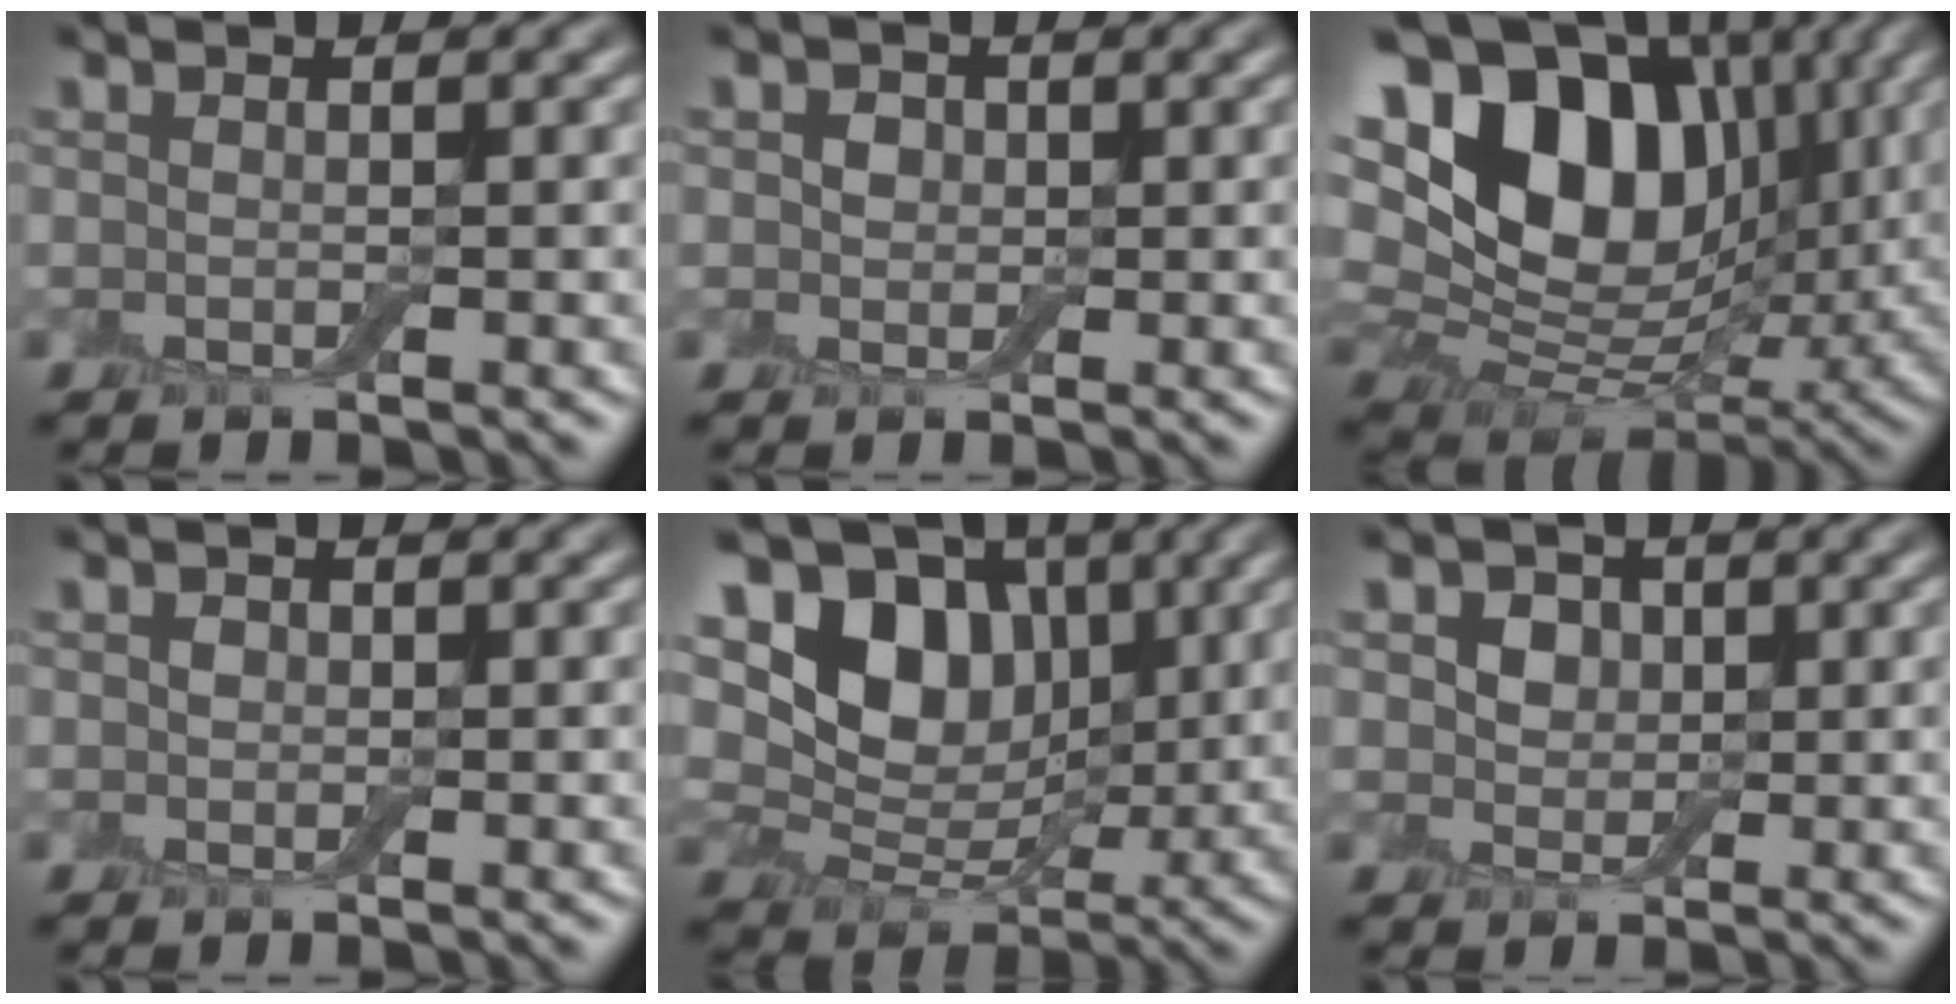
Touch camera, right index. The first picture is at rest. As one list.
[{"total": 1.5, "force": [0.3, 1.3, 0.6], "torque": [-0.007, 0.006, -0.004]}, {"total": 18.4, "force": [6.5, 12.7, 11.6], "torque": [-0.218, 0.022, 0.123]}, {"total": 0.6, "force": [0.1, 0.6, 0.2], "torque": [-0.002, -0.001, -0.001]}, {"total": 8.8, "force": [2.8, 6.6, 5.1], "torque": [-0.094, -0.003, 0.037]}, {"total": 4.1, "force": [1.9, 3.0, 2.1], "torque": [-0.041, 0.011, 0.014]}]